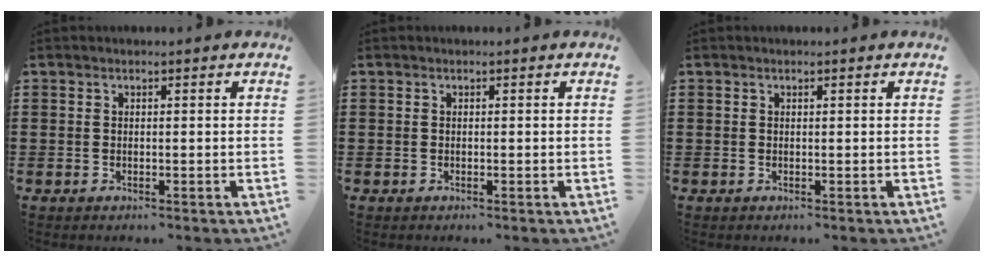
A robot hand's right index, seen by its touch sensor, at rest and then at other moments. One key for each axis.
{"total": 0.0}
{"total": 0.0}